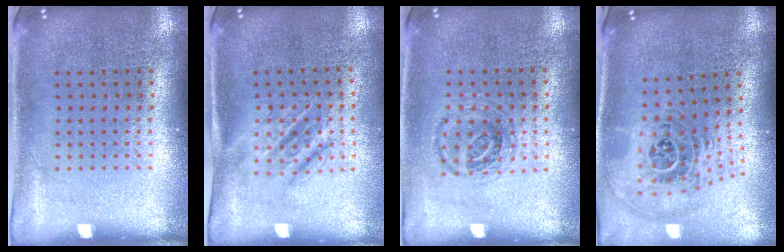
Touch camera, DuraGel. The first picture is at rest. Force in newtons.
{"total": 1.6, "press": 1.2, "slide": 1.0}
{"total": 1.0, "press": 0.9, "slide": 0.1}
{"total": 1.7, "press": 1.4, "slide": 1.0}